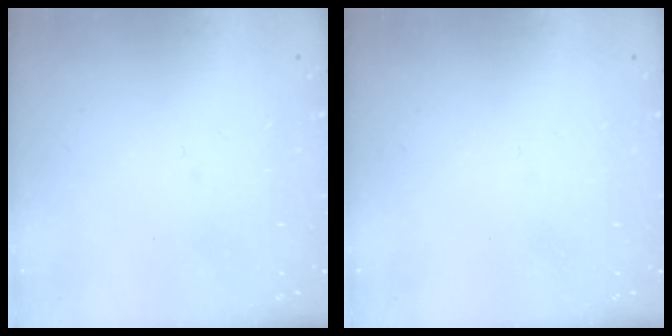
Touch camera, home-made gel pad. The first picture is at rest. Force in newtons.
{"total": 0.0}